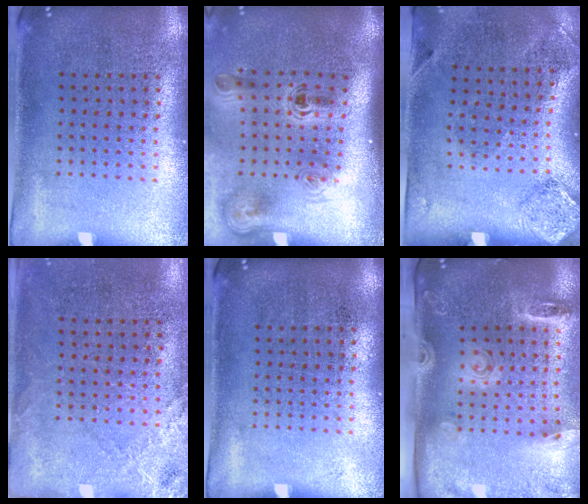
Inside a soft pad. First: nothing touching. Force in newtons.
{"total": 2.3, "press": 1.5, "slide": 1.7}
{"total": 2.0, "press": 1.1, "slide": 1.7}
{"total": 2.5, "press": 2.2, "slide": 1.2}
{"total": 0.0}
{"total": 2.7, "press": 1.9, "slide": 1.9}